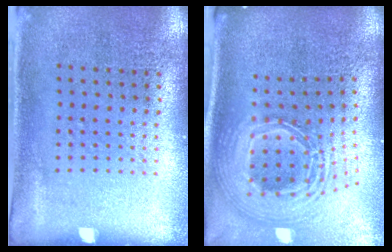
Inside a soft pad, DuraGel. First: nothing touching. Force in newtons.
{"total": 2.8, "press": 1.9, "slide": 2.0}